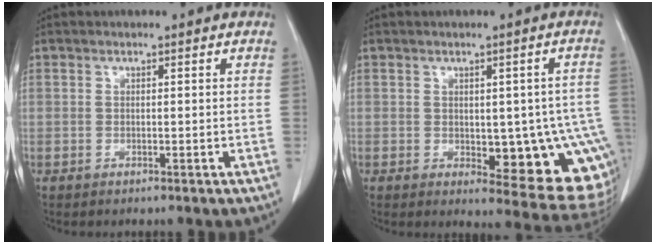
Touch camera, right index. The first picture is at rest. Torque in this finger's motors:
{"motor_torque": [1.12, -0.72, 0.48, 0.06]}